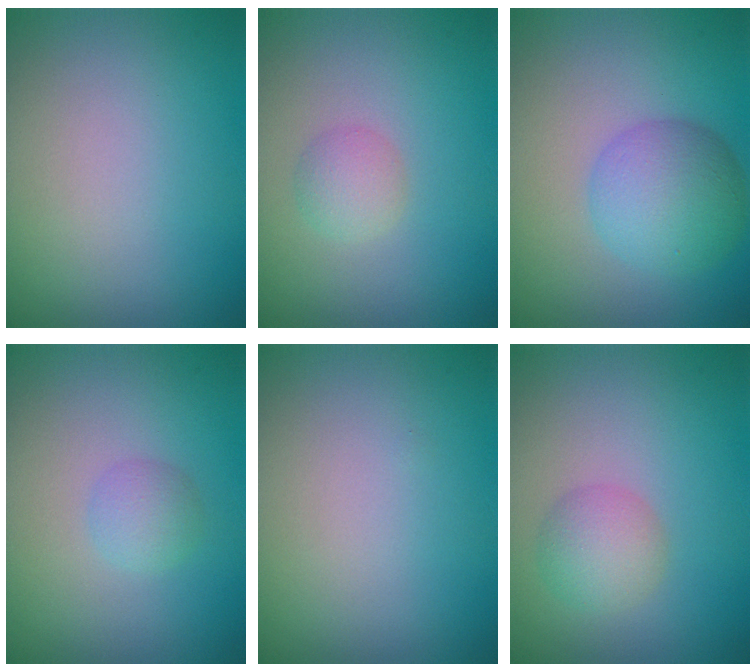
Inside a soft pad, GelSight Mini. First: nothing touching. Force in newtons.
{"total": 1.6, "press": 1.6, "slide": 0.1}
{"total": 4.7, "press": 4.7, "slide": 0.1}
{"total": 1.5, "press": 1.5, "slide": 0.1}
{"total": 0.0}
{"total": 2.5, "press": 2.5, "slide": 0.1}